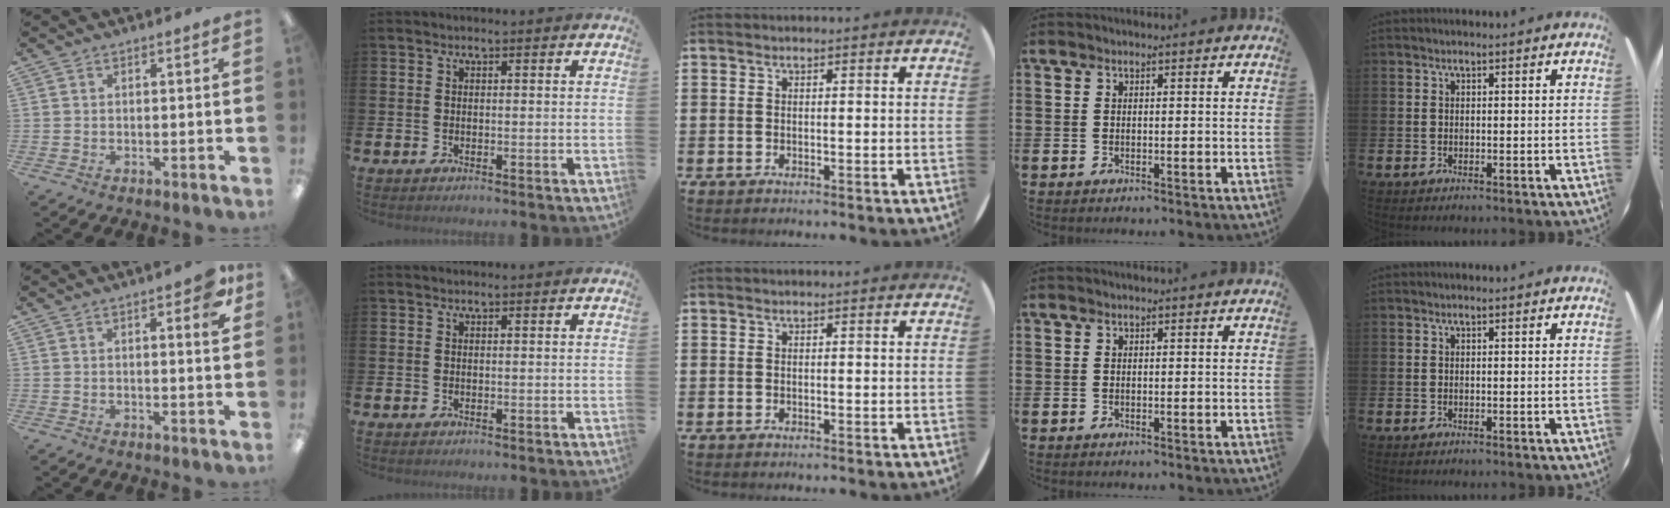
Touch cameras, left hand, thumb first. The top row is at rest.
{"thumb": {"total": 5.3, "force": [2.6, 1.5, 4.3], "torque": [-0.057, -0.007, 0.038]}}